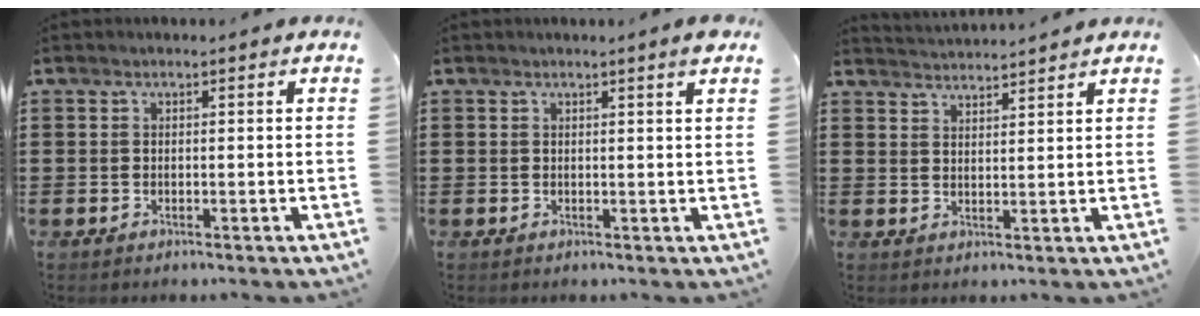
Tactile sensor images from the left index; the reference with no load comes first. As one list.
[{"total": 1.6, "force": [1.2, -0.3, 1.0], "torque": [-0.012, -0.006, 0.020]}, {"total": 2.6, "force": [2.5, -0.5, -0.4], "torque": [0.000, -0.012, 0.047]}]